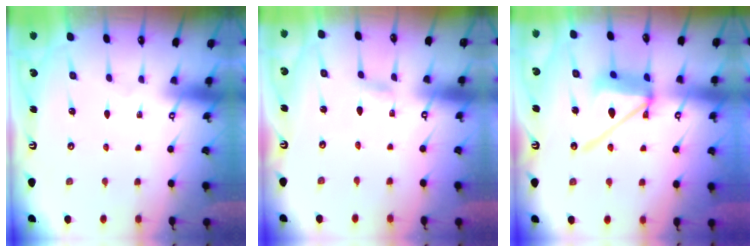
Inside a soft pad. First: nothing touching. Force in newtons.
{"total": 2.2, "press": 2.2, "slide": 0.2}
{"total": 13.6, "press": 13.5, "slide": 1.9}